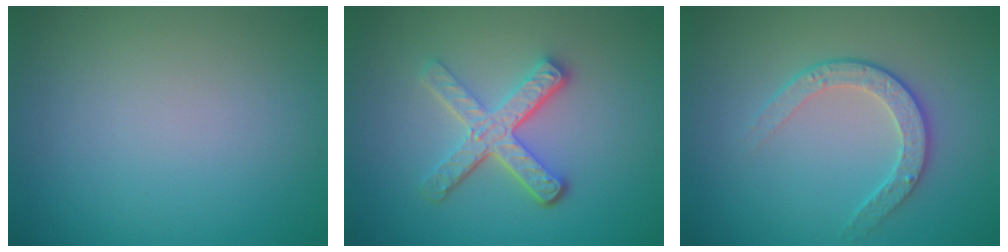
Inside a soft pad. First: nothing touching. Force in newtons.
{"total": 4.6, "press": 3.4, "slide": 3.0}
{"total": 2.6, "press": 2.0, "slide": 1.7}